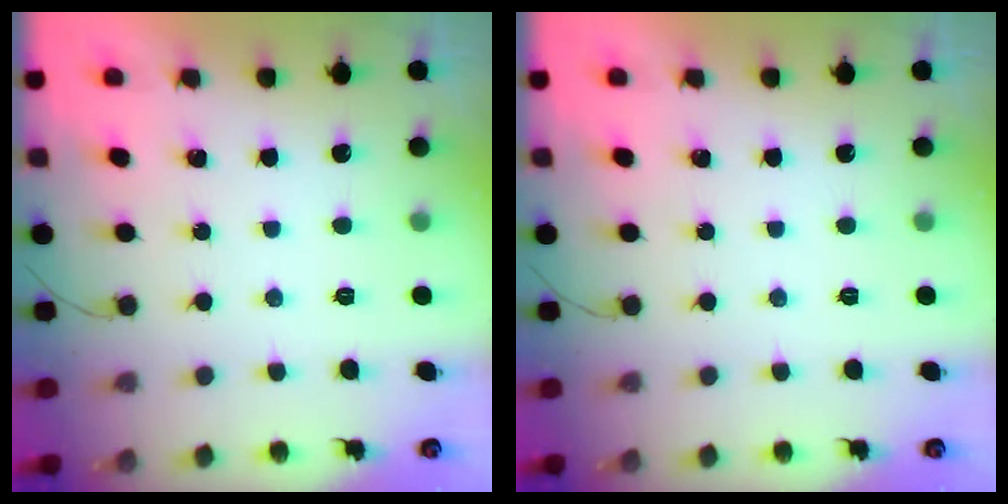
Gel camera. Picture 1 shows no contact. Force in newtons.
{"total": 0.0}